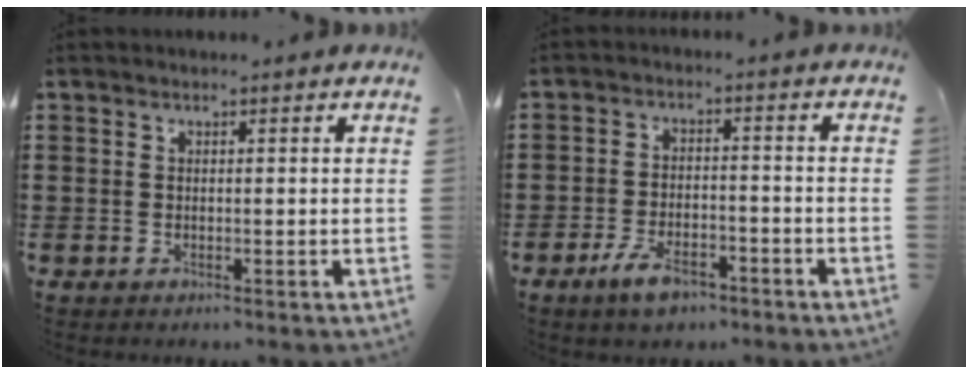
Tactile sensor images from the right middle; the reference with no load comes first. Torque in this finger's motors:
{"motor_torque": [0.33, -0.06, 0.20, 0.08]}